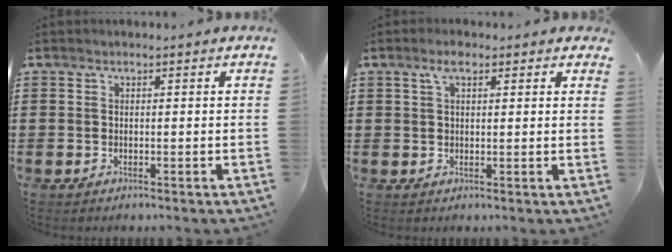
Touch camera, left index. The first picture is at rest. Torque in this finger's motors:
{"motor_torque": [0.72, -0.84, 0.07, 0.07]}